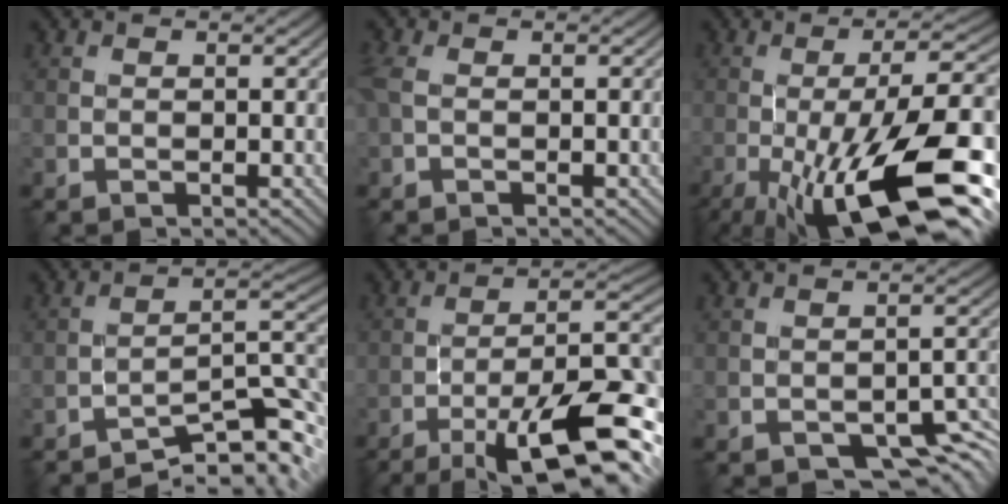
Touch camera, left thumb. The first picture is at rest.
{"total": 3.8, "force": [-0.4, 1.5, 3.5], "torque": [-0.072, -0.002, -0.013]}
{"total": 17.2, "force": [-6.3, 4.4, 15.4], "torque": [-0.226, 0.009, -0.104]}
{"total": 9.9, "force": [-7.5, 1.8, 6.1], "torque": [-0.088, 0.011, -0.122]}
{"total": 16.0, "force": [-9.2, 3.6, 12.5], "torque": [-0.196, 0.010, -0.152]}
{"total": 5.8, "force": [-3.7, 2.6, 3.6], "torque": [-0.039, -0.007, -0.050]}